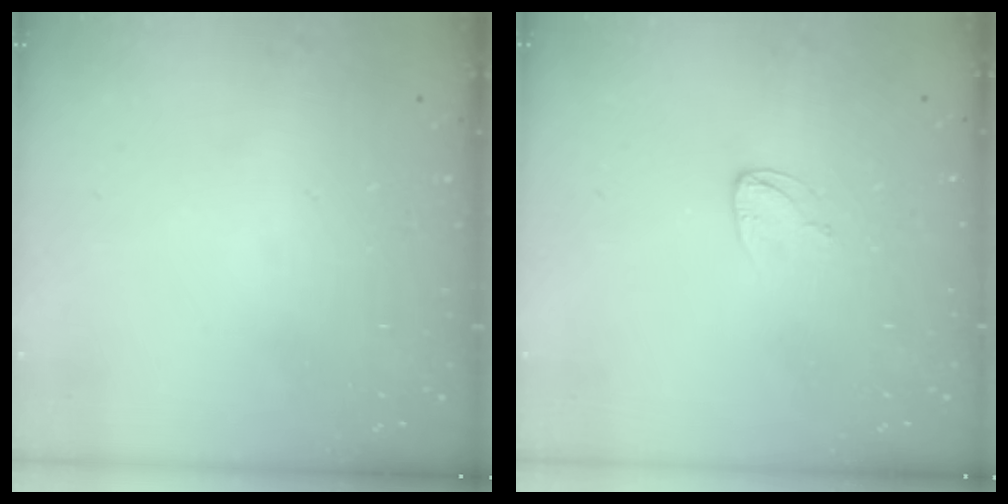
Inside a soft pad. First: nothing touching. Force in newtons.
{"total": 3.4, "press": 3.4, "slide": 0.3}